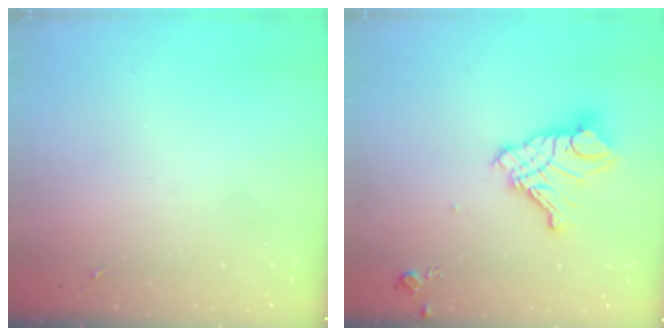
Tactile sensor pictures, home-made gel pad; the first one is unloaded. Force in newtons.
{"total": 14.3, "press": 14.2, "slide": 1.6}